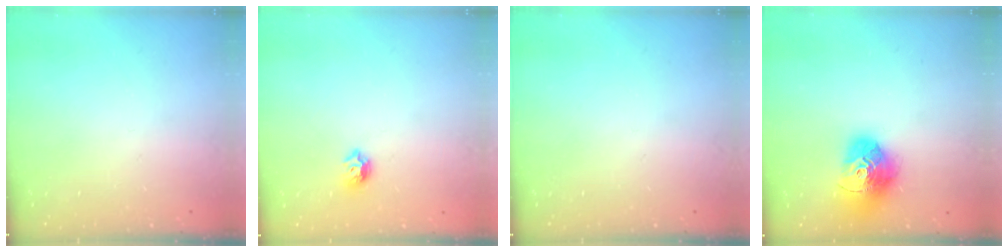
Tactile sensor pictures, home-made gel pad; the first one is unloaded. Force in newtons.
{"total": 5.6, "press": 5.5, "slide": 0.9}
{"total": 0.0}
{"total": 17.6, "press": 17.5, "slide": 1.9}